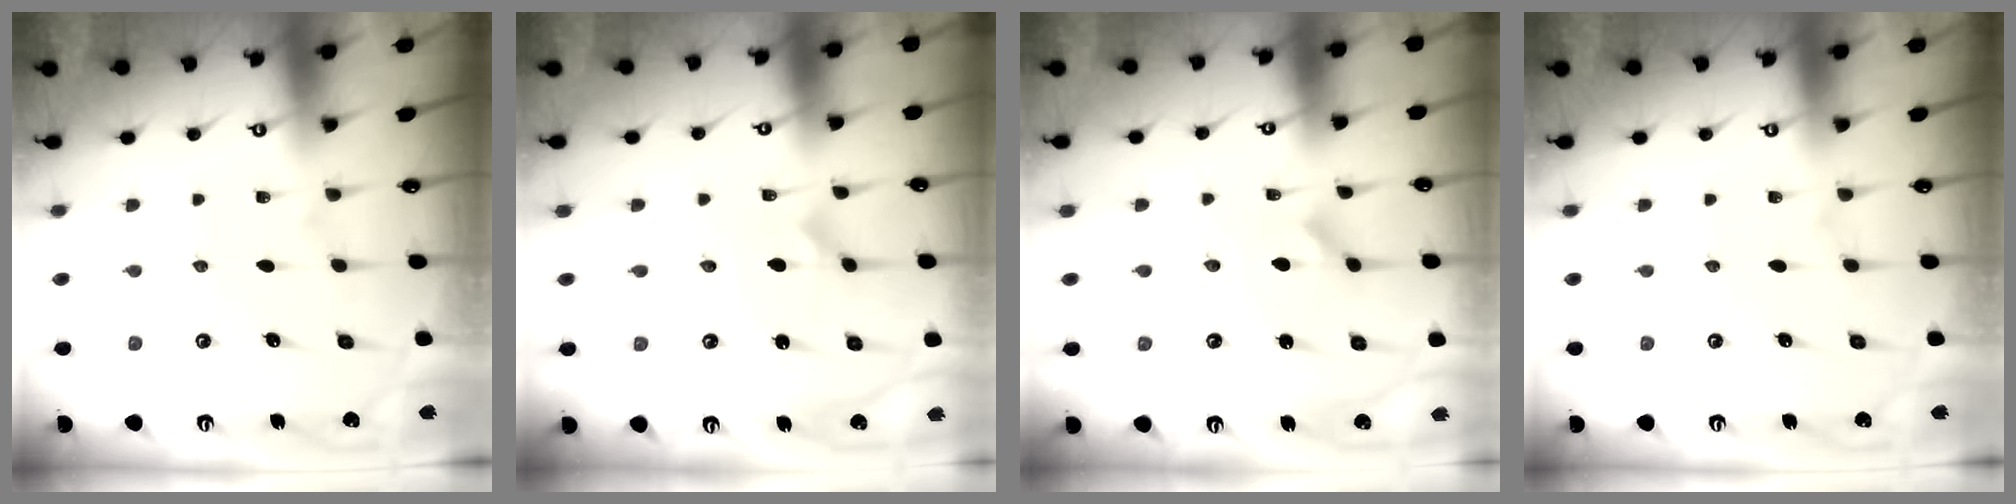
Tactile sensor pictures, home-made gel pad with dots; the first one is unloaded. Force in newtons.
{"total": 1.6, "press": 1.6, "slide": 0.0}
{"total": 3.0, "press": 3.0, "slide": 0.2}
{"total": 0.0}